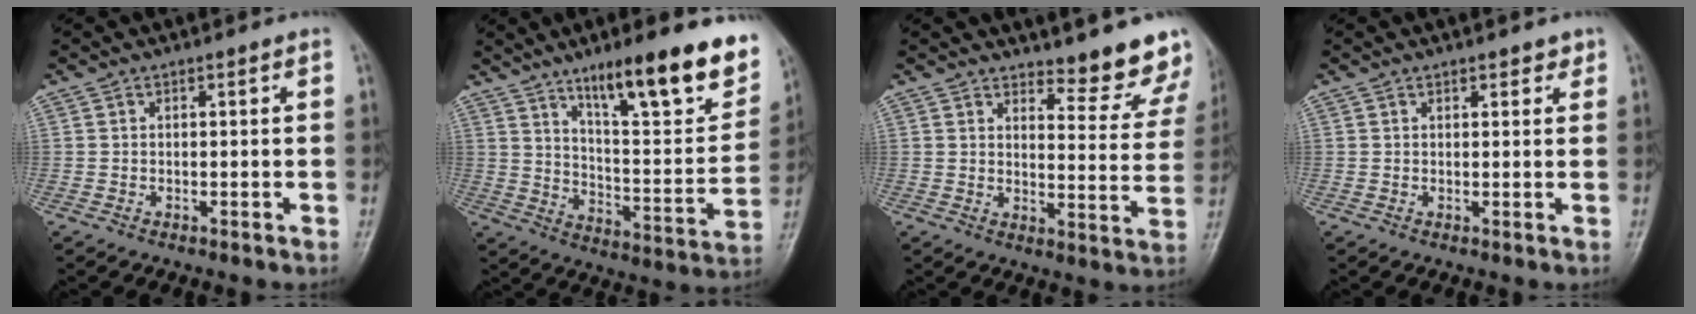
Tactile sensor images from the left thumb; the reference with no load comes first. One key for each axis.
{"total": 21.9, "fx": 13.6, "fy": 5.3, "fz": 16.4, "tx": -0.203, "ty": -0.061, "tz": 0.213}
{"total": 11.3, "fx": 10.3, "fy": 2.7, "fz": 3.8, "tx": -0.014, "ty": -0.091, "tz": 0.115}
{"total": 2.0, "fx": 1.4, "fy": 1.0, "fz": 1.0, "tx": 0.002, "ty": -0.006, "tz": 0.014}